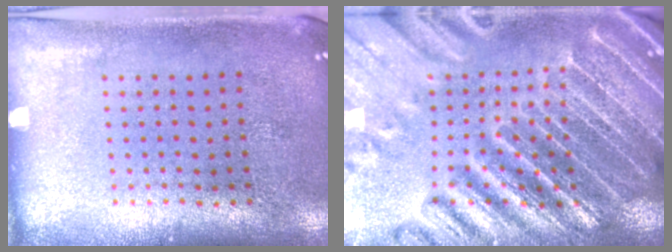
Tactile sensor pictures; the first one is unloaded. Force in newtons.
{"total": 4.5, "press": 4.1, "slide": 1.9}